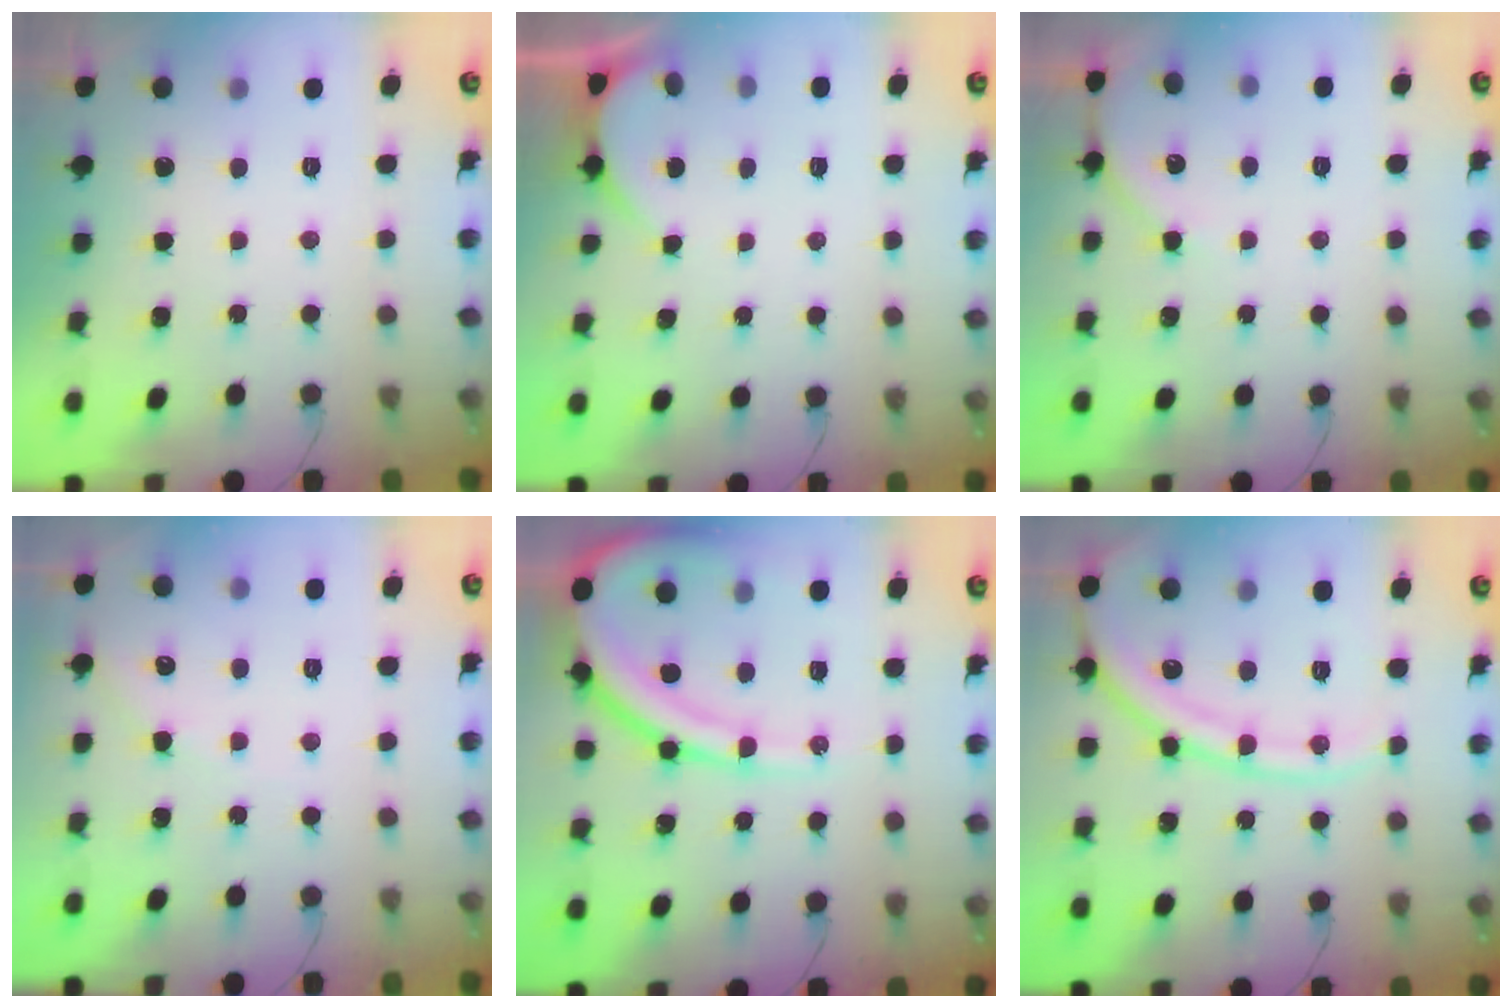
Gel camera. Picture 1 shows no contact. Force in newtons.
{"total": 2.7, "press": 2.7, "slide": 0.3}
{"total": 4.1, "press": 4.1, "slide": 0.6}
{"total": 3.8, "press": 3.7, "slide": 0.6}
{"total": 14.6, "press": 14.5, "slide": 1.3}
{"total": 14.2, "press": 14.1, "slide": 1.6}